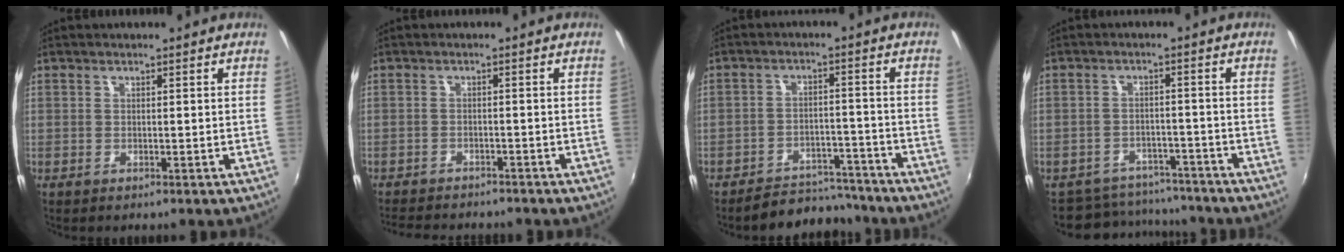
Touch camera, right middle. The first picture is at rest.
{"total": 8.5, "force": [-7.7, 2.2, 2.9], "torque": [-0.074, -0.014, -0.116]}
{"total": 9.9, "force": [-9.1, 3.3, 1.8], "torque": [-0.048, 0.019, -0.120]}
{"total": 9.0, "force": [-8.0, 4.0, 0.6], "torque": [-0.026, 0.022, -0.109]}